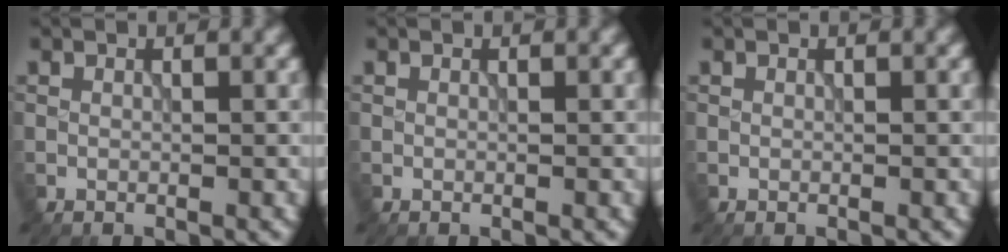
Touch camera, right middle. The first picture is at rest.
{"total": 0.0}
{"total": 0.0}